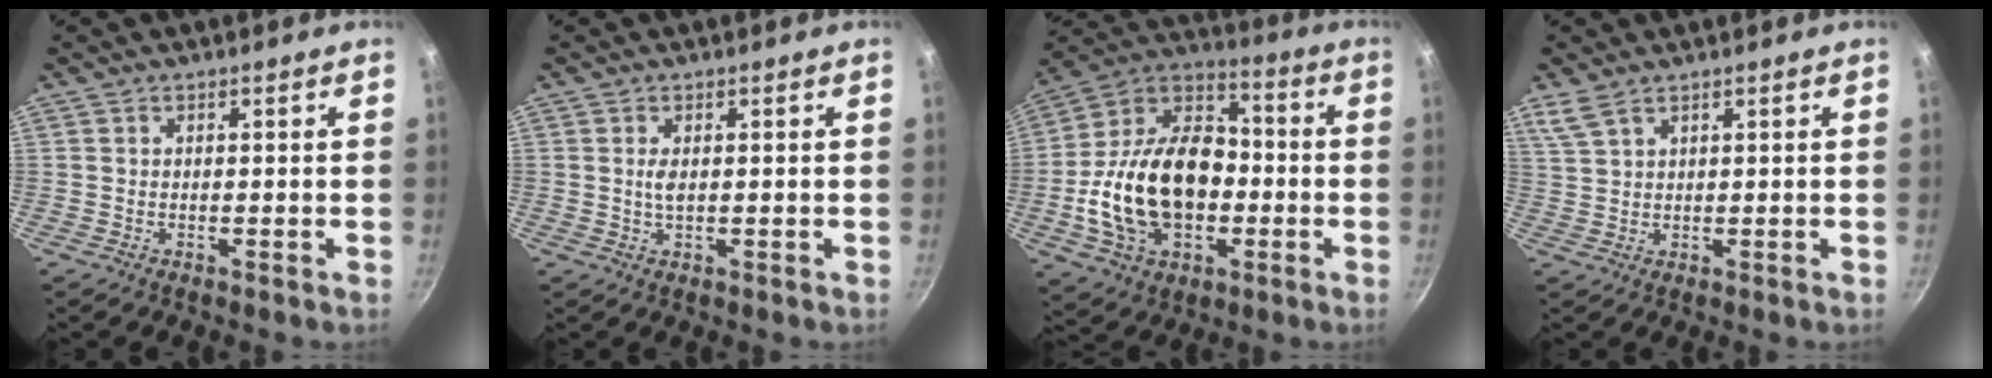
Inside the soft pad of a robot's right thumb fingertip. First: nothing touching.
{"total": 2.0, "force": [0.3, 1.0, 1.7], "torque": [-0.033, -0.001, 0.005]}
{"total": 24.2, "force": [-3.5, 16.3, 17.5], "torque": [-0.295, 0.052, -0.062]}
{"total": 2.7, "force": [2.0, 1.1, 1.4], "torque": [-0.030, -0.004, 0.048]}